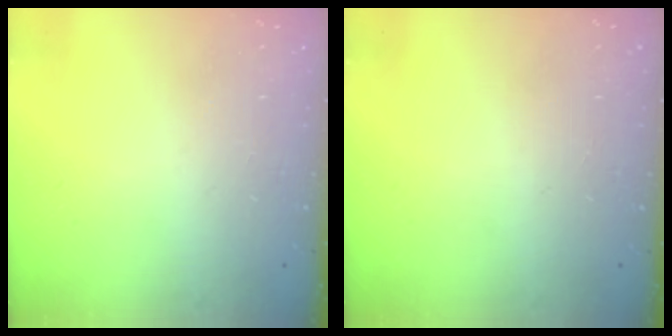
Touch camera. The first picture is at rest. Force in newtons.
{"total": 0.0}